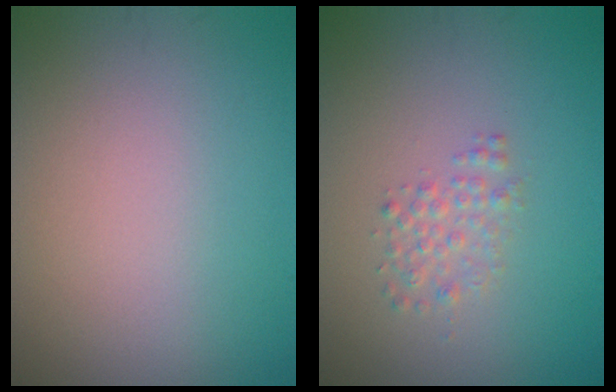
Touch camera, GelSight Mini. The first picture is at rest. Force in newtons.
{"total": 1.6, "press": 1.6, "slide": 0.0}